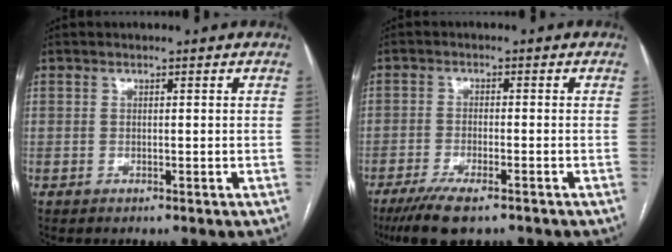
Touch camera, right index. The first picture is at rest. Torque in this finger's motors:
{"motor_torque": [0.70, -0.49, 0.31, 0.07]}